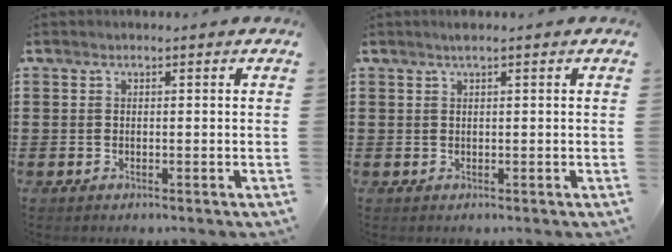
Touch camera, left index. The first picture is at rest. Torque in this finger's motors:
{"motor_torque": [0.56, -0.46, 0.03, 0.05]}